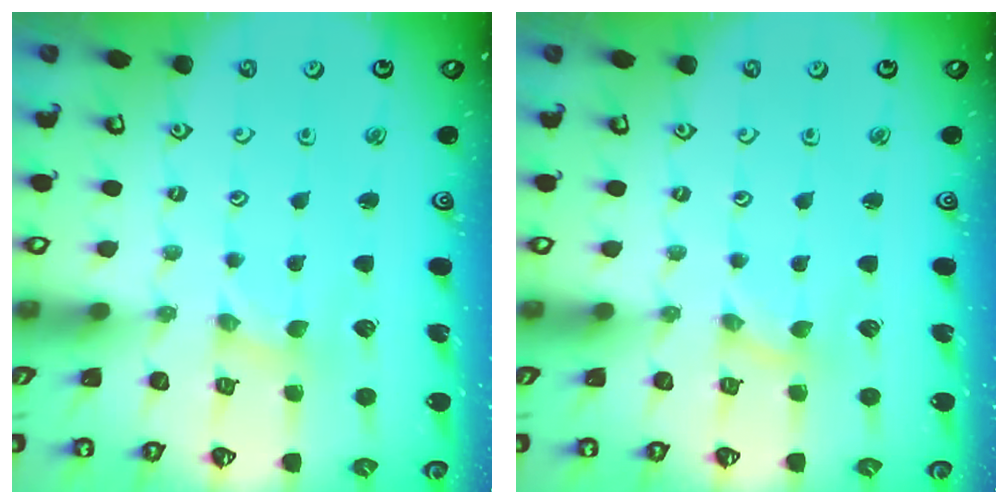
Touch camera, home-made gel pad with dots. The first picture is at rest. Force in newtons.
{"total": 0.0}